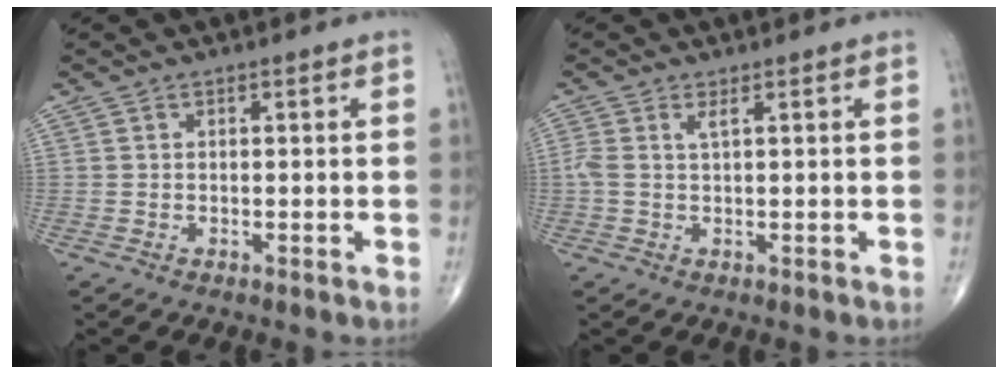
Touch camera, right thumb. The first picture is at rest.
{"total": 2.1, "force": [0.7, 0.5, 2.0], "torque": [-0.056, 0.012, 0.018]}